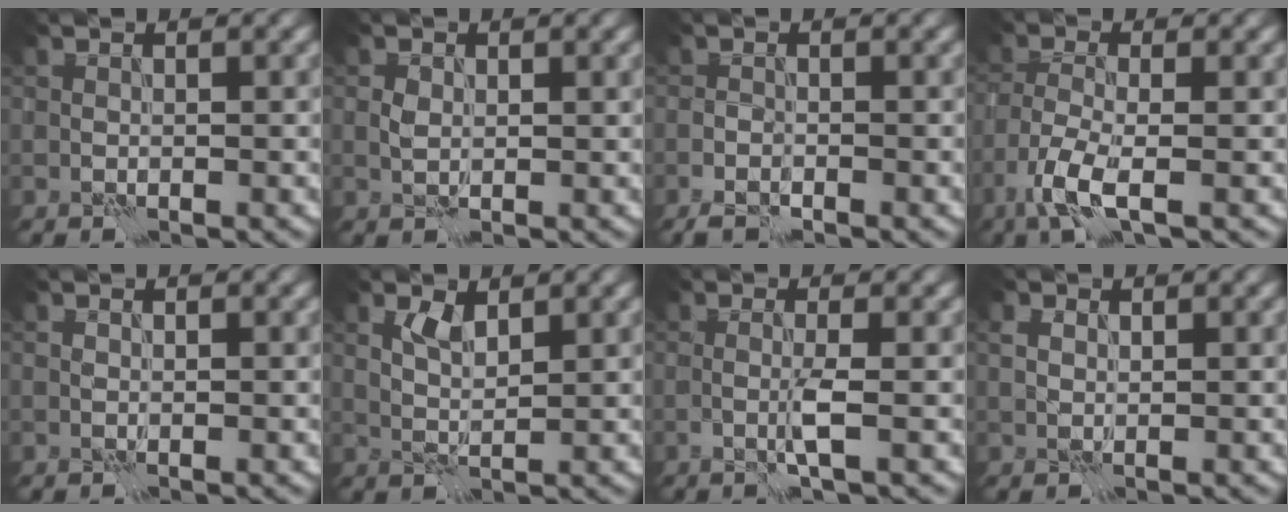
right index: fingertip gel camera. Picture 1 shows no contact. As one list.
[{"total": 1.0, "force": [0.5, 0.6, 0.7], "torque": [-0.015, -0.001, 0.010]}, {"total": 1.5, "force": [-1.2, 0.3, 0.9], "torque": [-0.021, -0.001, -0.025]}, {"total": 4.2, "force": [-2.3, 1.0, 3.4], "torque": [-0.078, -0.006, -0.051]}, {"total": 0.0}, {"total": 1.6, "force": [1.4, 0.1, 0.9], "torque": [-0.022, -0.002, 0.031]}, {"total": 1.4, "force": [-0.3, -0.5, 1.3], "torque": [-0.031, 0.000, -0.007]}, {"total": 0.8, "force": [0.7, 0.4, 0.1], "torque": [-0.009, 0.001, 0.015]}]